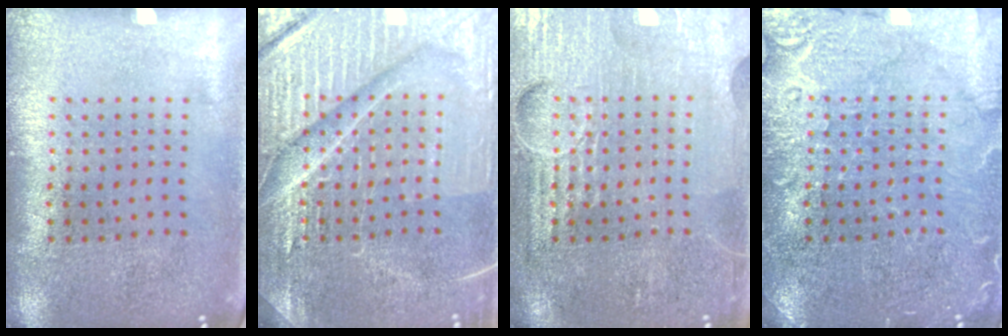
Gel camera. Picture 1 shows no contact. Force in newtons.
{"total": 7.2, "press": 7.2, "slide": 0.9}
{"total": 3.9, "press": 3.9, "slide": 0.4}
{"total": 4.5, "press": 4.5, "slide": 0.7}